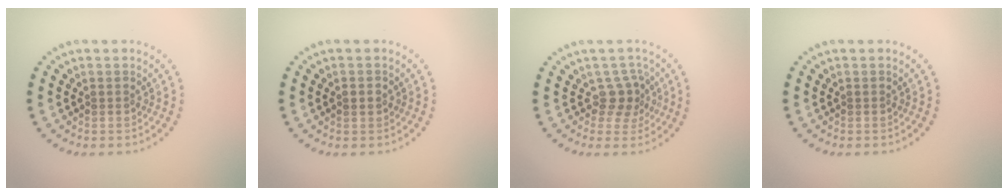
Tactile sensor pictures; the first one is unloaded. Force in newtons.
{"total": 1.4, "press": 1.4, "slide": 0.1}
{"total": 2.3, "press": 1.8, "slide": 1.5}
{"total": 0.0}